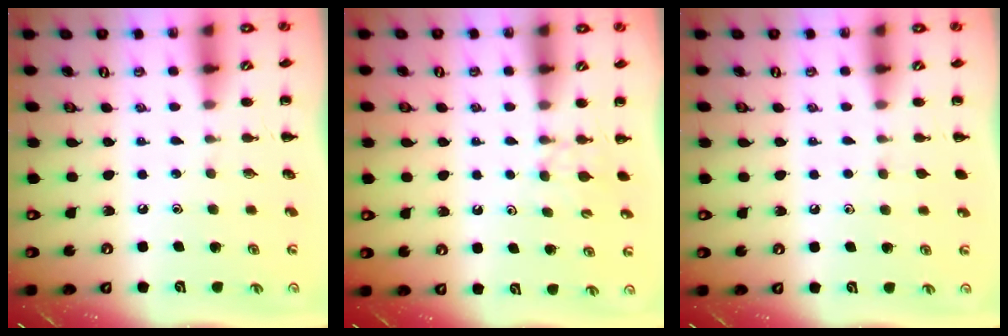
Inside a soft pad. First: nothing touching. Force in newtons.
{"total": 3.7, "press": 3.5, "slide": 1.2}
{"total": 1.5, "press": 1.3, "slide": 0.7}